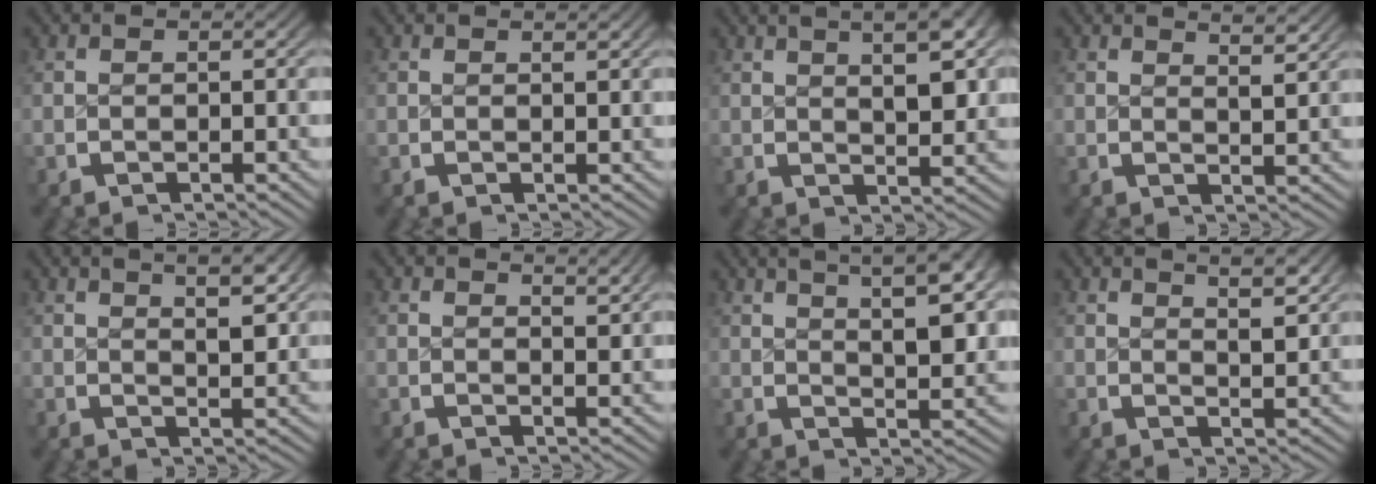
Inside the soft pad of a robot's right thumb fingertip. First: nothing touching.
{"total": 0.6, "force": [0.5, -0.1, 0.2], "torque": [-0.003, -0.001, 0.009]}
{"total": 6.8, "force": [2.8, 2.7, 5.6], "torque": [-0.062, 0.012, 0.040]}
{"total": 2.8, "force": [2.3, 0.4, 1.6], "torque": [-0.018, -0.003, 0.037]}
{"total": 4.8, "force": [2.7, 1.6, 3.7], "torque": [-0.041, 0.005, 0.042]}
{"total": 1.9, "force": [1.6, 0.3, 1.0], "torque": [-0.006, -0.003, 0.025]}
{"total": 9.1, "force": [4.2, 3.8, 7.0], "torque": [-0.080, 0.016, 0.059]}
{"total": 4.1, "force": [2.8, 1.0, 2.8], "torque": [-0.032, 0.002, 0.044]}